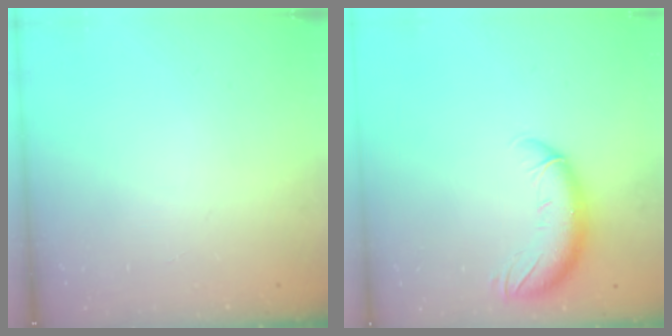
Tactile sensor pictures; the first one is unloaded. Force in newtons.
{"total": 11.5, "press": 11.3, "slide": 2.4}